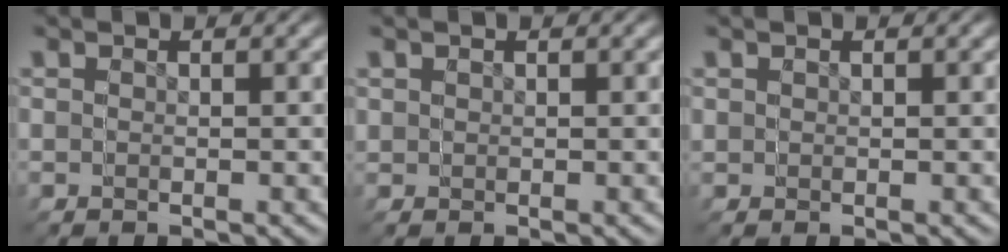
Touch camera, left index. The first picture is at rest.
{"total": 1.7, "force": [0.6, 1.4, 0.6], "torque": [-0.008, -0.004, 0.014]}
{"total": 1.4, "force": [0.5, 1.2, 0.5], "torque": [-0.005, -0.002, 0.011]}